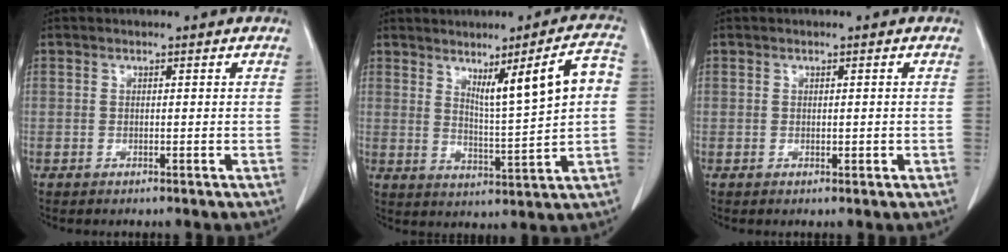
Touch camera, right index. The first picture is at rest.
{"total": 10.3, "force": [2.9, 0.0, 9.8], "torque": [-0.150, -0.001, 0.051]}
{"total": 0.8, "force": [0.1, 0.4, 0.7], "torque": [-0.005, -0.002, 0.002]}